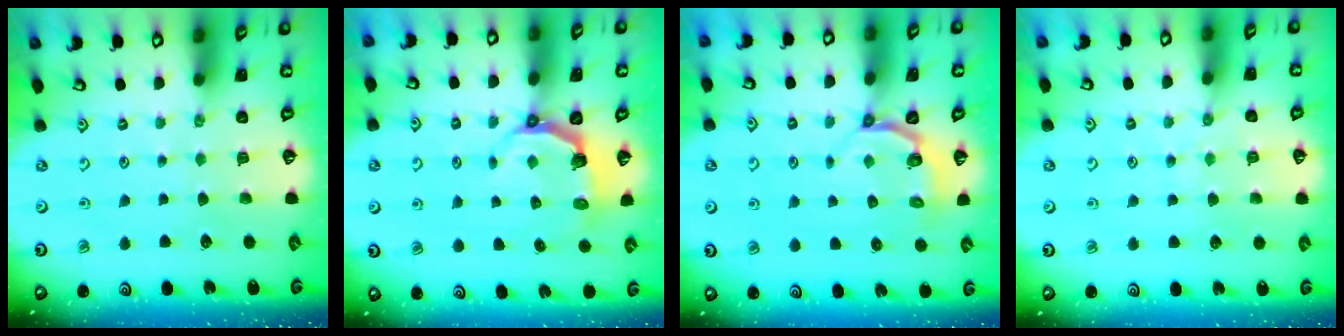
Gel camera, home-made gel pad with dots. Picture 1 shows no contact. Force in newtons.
{"total": 4.4, "press": 2.8, "slide": 3.4}
{"total": 3.8, "press": 2.9, "slide": 2.4}
{"total": 6.2, "press": 6.1, "slide": 0.8}